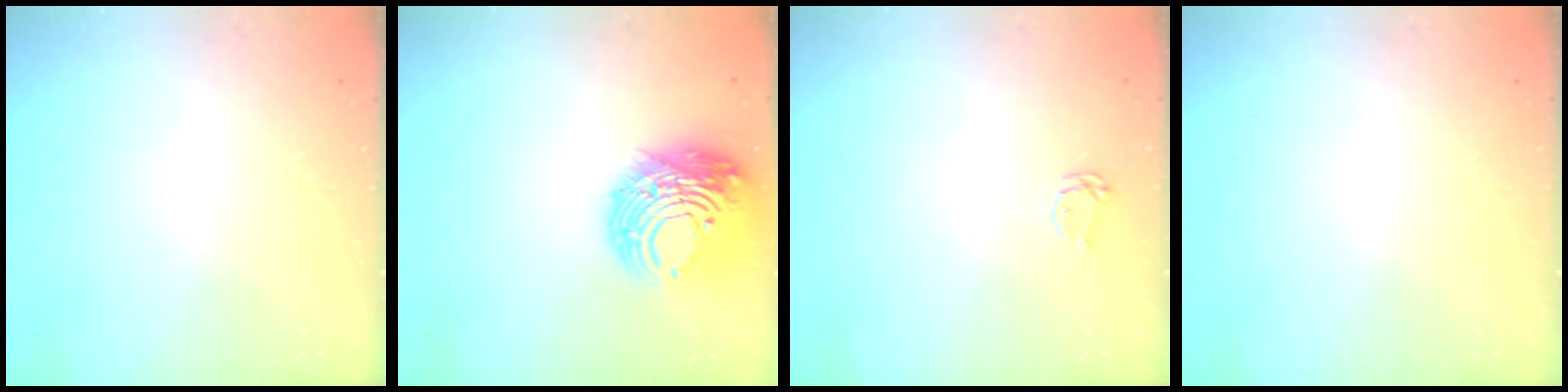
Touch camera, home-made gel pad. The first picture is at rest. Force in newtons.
{"total": 16.6, "press": 16.4, "slide": 2.0}
{"total": 3.3, "press": 3.3, "slide": 0.4}
{"total": 0.0}